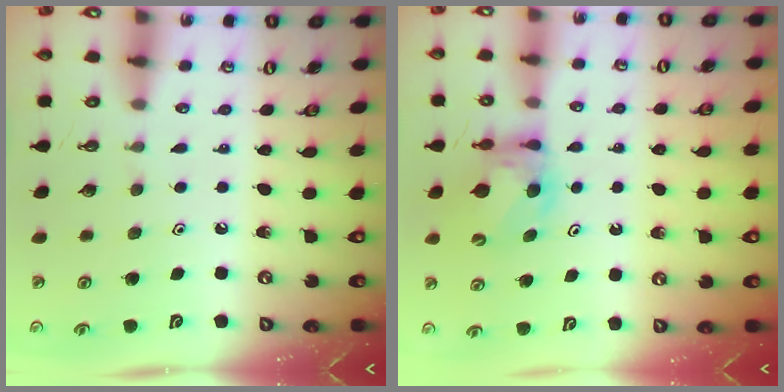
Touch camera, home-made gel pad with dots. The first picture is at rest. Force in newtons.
{"total": 6.6, "press": 6.6, "slide": 0.5}